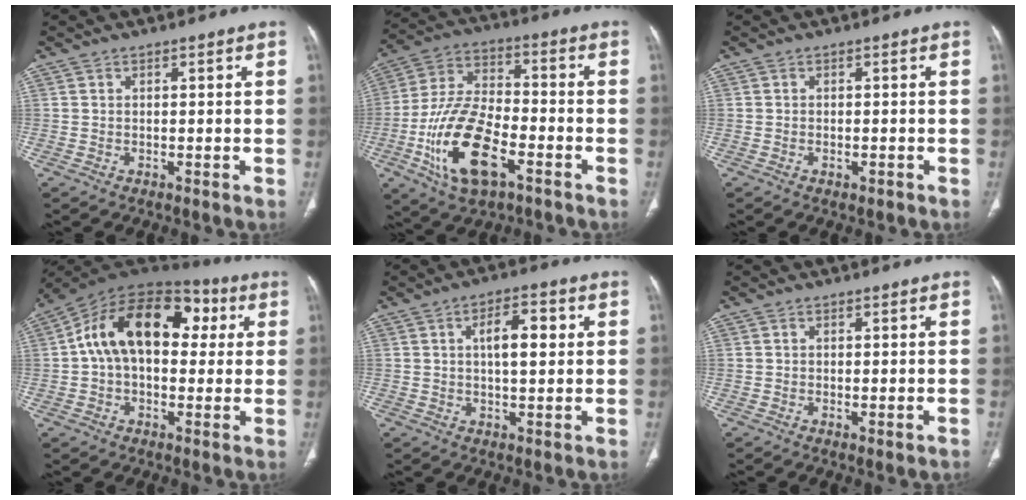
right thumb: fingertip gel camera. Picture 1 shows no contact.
{"total": 17.9, "force": [-7.0, 8.6, 14.1], "torque": [-0.270, 0.027, -0.127]}
{"total": 1.2, "force": [-0.6, 0.7, 0.9], "torque": [-0.016, 0.006, -0.005]}
{"total": 19.9, "force": [3.8, 12.6, 15.0], "torque": [-0.217, 0.042, 0.049]}
{"total": 7.4, "force": [1.6, 3.0, 6.5], "torque": [-0.093, 0.006, 0.022]}
{"total": 1.3, "force": [-0.4, 0.4, 1.2], "torque": [-0.018, -0.004, -0.004]}